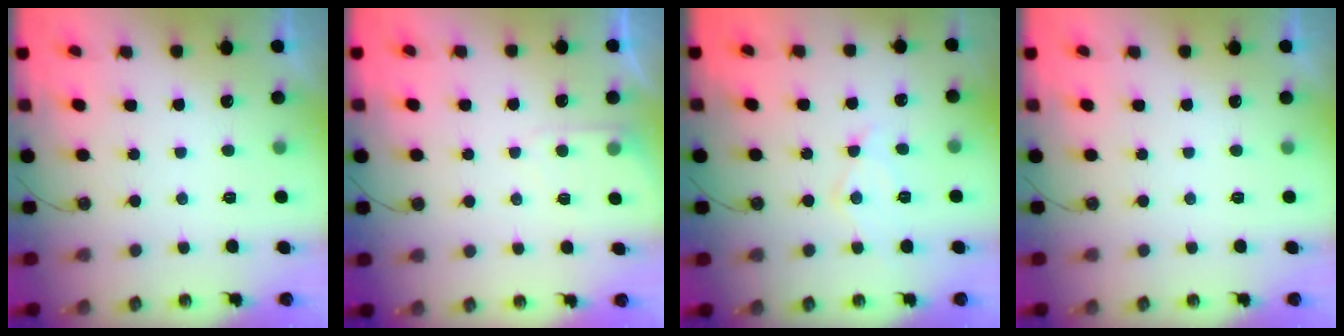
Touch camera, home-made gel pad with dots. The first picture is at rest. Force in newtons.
{"total": 4.6, "press": 4.6, "slide": 0.6}
{"total": 9.7, "press": 9.7, "slide": 0.7}
{"total": 0.0}